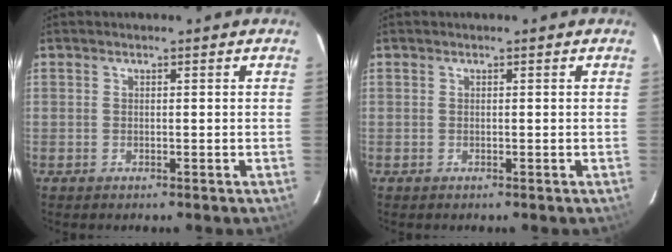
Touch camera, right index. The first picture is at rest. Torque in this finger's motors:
{"motor_torque": [0.00, 0.00, 0.00, 0.00]}